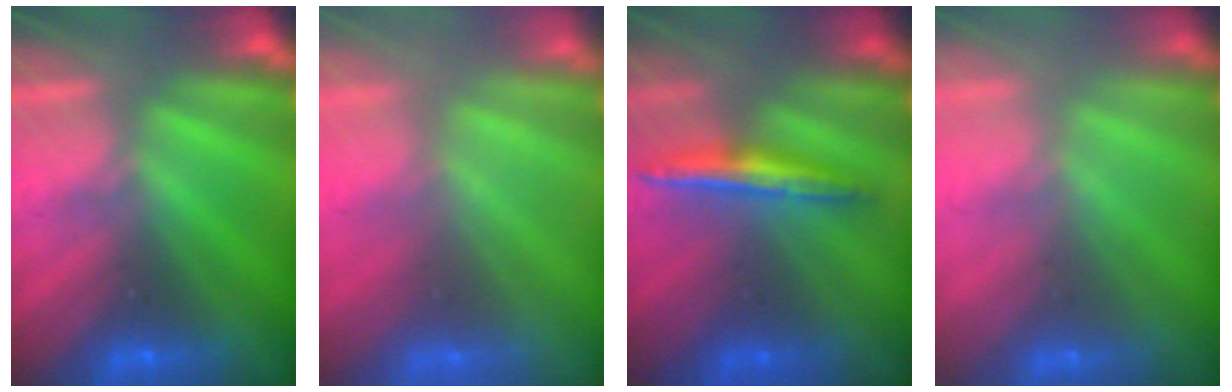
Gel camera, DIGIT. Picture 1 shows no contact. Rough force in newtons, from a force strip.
{"total": 8.3}
{"total": 1.6}
{"total": 2.4}